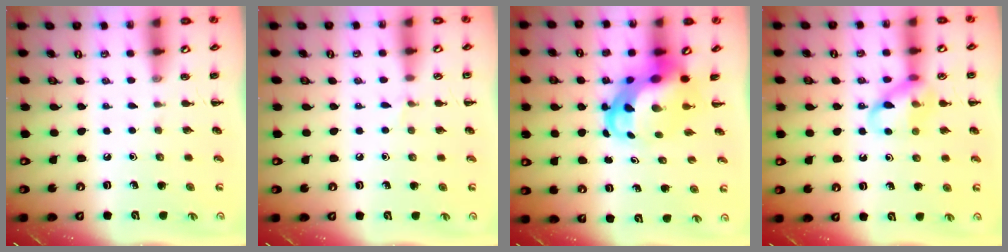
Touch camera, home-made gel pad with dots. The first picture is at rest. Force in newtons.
{"total": 3.5, "press": 3.3, "slide": 1.2}
{"total": 7.1, "press": 6.8, "slide": 1.9}
{"total": 11.5, "press": 11.4, "slide": 1.3}